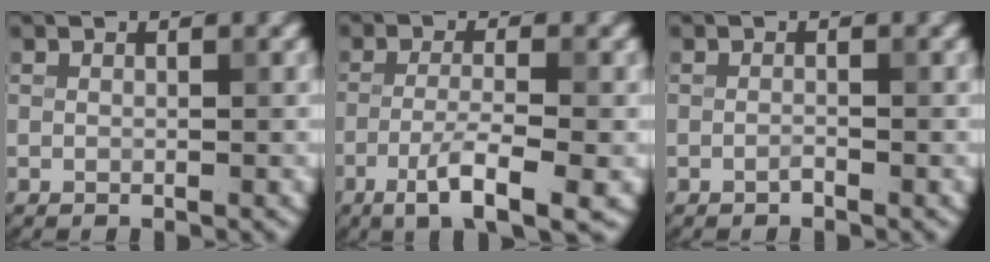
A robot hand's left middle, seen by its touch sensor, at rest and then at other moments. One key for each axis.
{"total": 5.1, "fx": -2.4, "fy": 0.9, "fz": 4.4, "tx": -0.078, "ty": -0.001, "tz": -0.045}
{"total": 0.5, "fx": -0.4, "fy": 0.1, "fz": 0.3, "tx": -0.005, "ty": 0.002, "tz": -0.010}